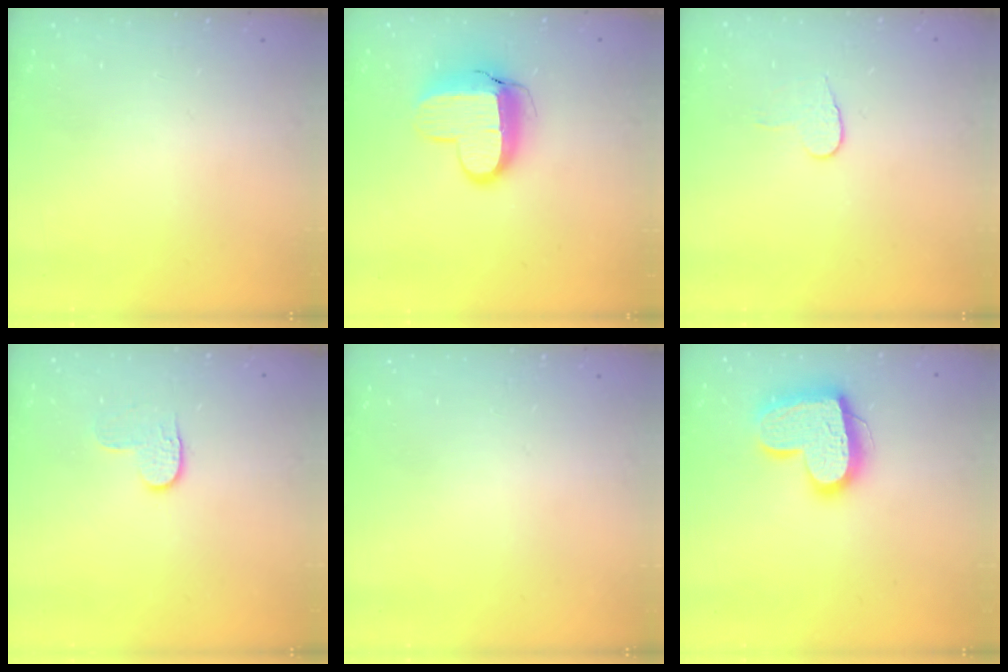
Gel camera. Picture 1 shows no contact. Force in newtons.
{"total": 12.6, "press": 12.6, "slide": 1.0}
{"total": 6.0, "press": 6.0, "slide": 0.5}
{"total": 4.0, "press": 4.0, "slide": 0.5}
{"total": 0.0}
{"total": 17.5, "press": 17.4, "slide": 1.6}